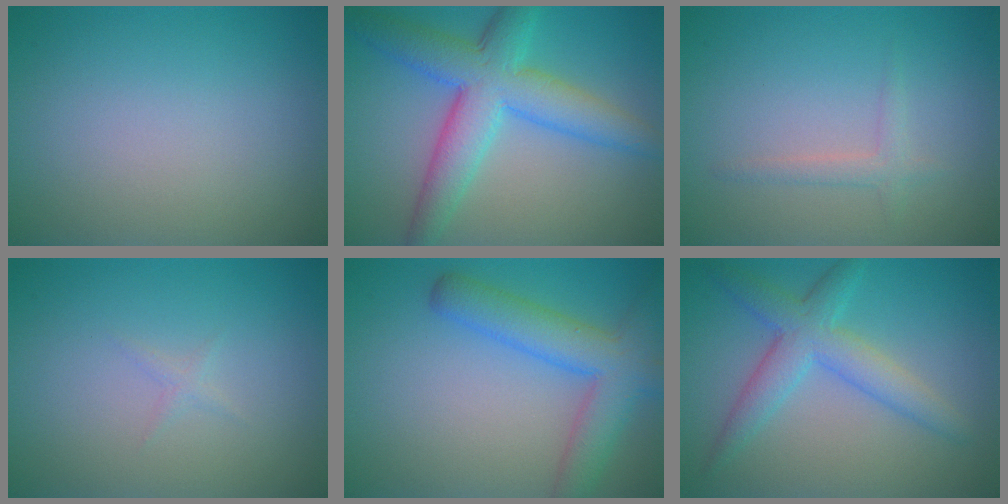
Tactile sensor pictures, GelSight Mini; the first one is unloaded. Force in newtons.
{"total": 7.6, "press": 7.6, "slide": 0.1}
{"total": 1.3, "press": 1.3, "slide": 0.0}
{"total": 0.6, "press": 0.6, "slide": 0.0}
{"total": 5.8, "press": 5.8, "slide": 0.3}
{"total": 4.4, "press": 4.4, "slide": 0.0}